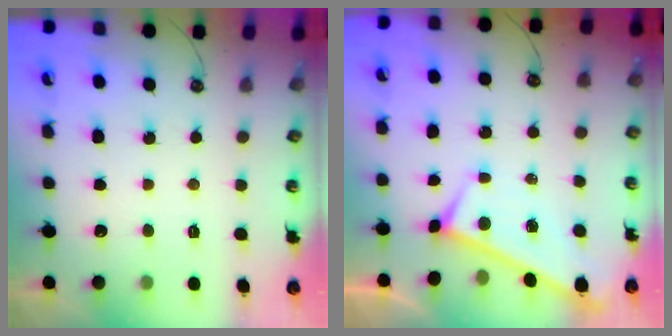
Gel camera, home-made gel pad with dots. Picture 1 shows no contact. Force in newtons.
{"total": 0.0}